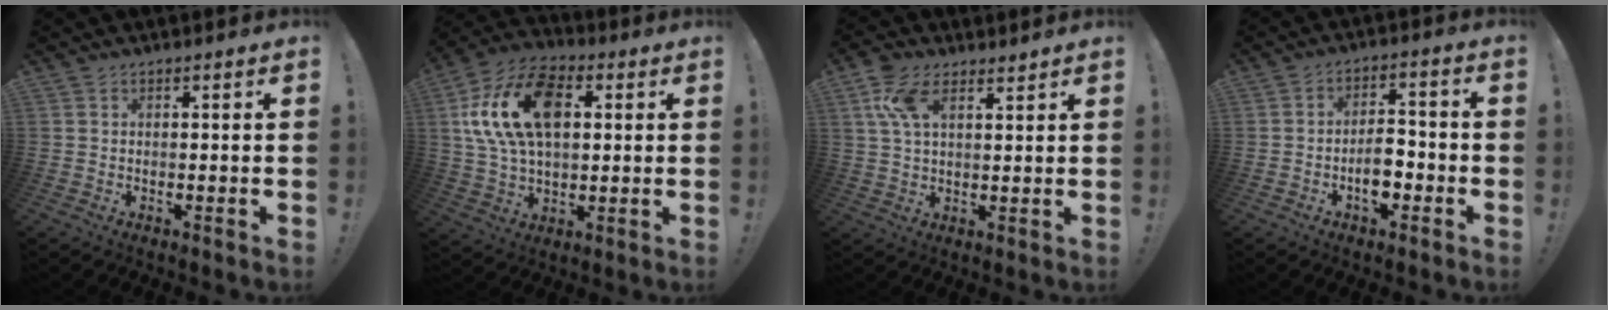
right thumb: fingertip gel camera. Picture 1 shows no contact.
{"total": 20.7, "force": [5.1, 13.0, 15.3], "torque": [-0.268, -0.001, 0.091]}
{"total": 8.9, "force": [5.0, 4.1, 6.1], "torque": [-0.117, -0.014, 0.094]}
{"total": 7.6, "force": [-2.8, 4.9, 5.1], "torque": [-0.079, 0.016, -0.050]}